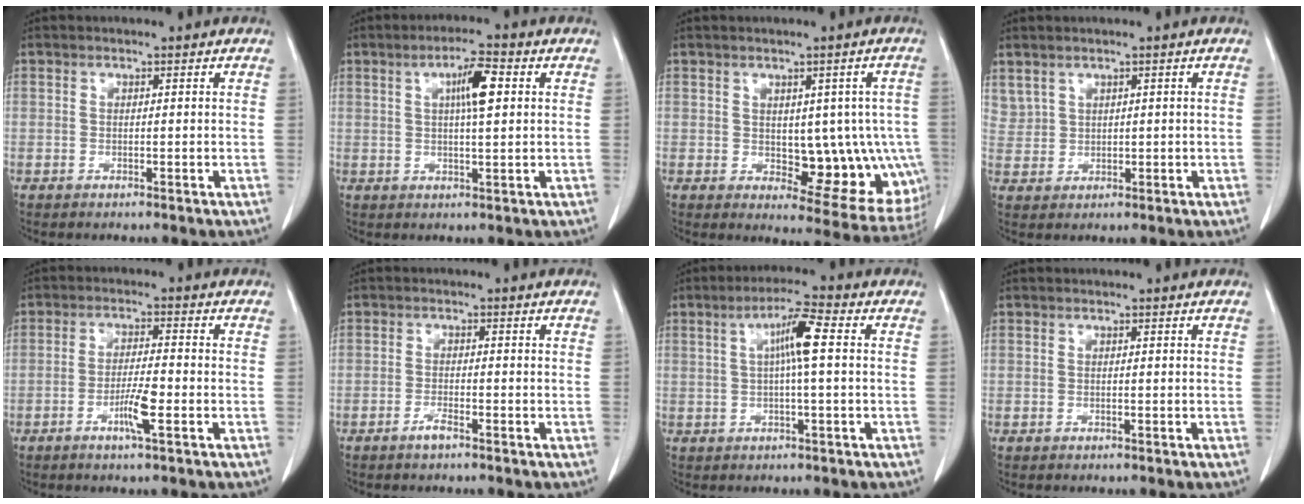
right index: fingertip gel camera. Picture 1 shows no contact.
{"total": 5.7, "force": [1.6, 0.8, 5.4], "torque": [-0.094, 0.007, 0.026]}
{"total": 11.6, "force": [-0.8, 6.1, 9.8], "torque": [-0.092, 0.012, 0.008]}
{"total": 3.1, "force": [2.1, 2.2, 0.7], "torque": [-0.016, 0.009, 0.056]}
{"total": 4.9, "force": [-2.0, 0.1, 4.5], "torque": [-0.085, -0.005, -0.039]}
{"total": 1.8, "force": [-1.3, 0.1, 1.2], "torque": [-0.028, 0.000, -0.024]}
{"total": 5.9, "force": [1.0, 0.1, 5.8], "torque": [-0.105, 0.012, 0.015]}
{"total": 0.0}